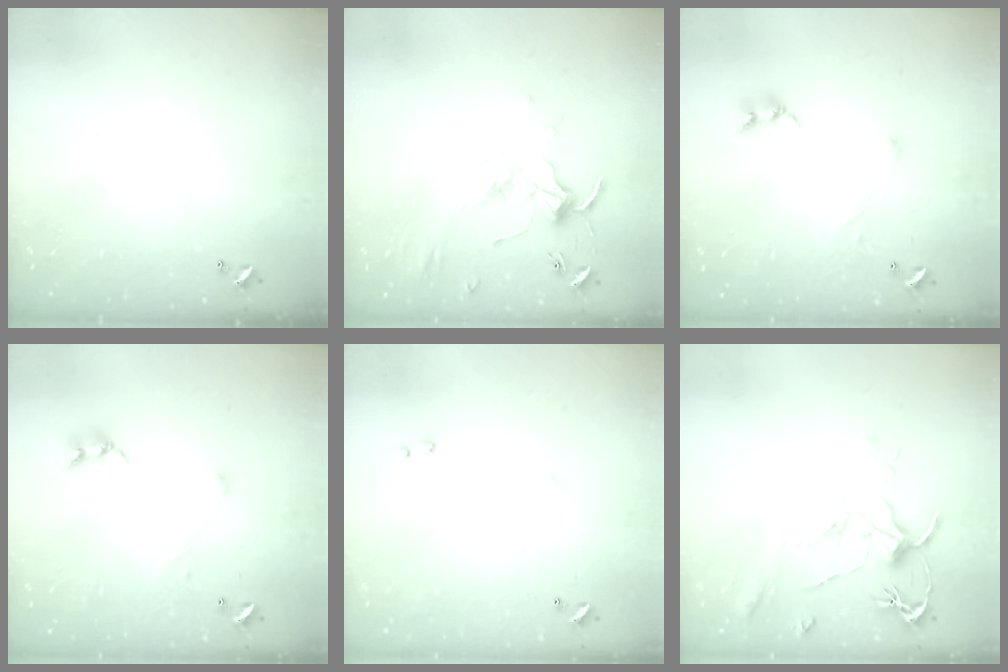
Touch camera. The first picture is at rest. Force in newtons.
{"total": 1.8, "press": 1.6, "slide": 0.7}
{"total": 0.8, "press": 0.7, "slide": 0.4}
{"total": 0.8, "press": 0.7, "slide": 0.4}
{"total": 6.4, "press": 6.3, "slide": 0.8}
{"total": 1.6, "press": 1.5, "slide": 0.7}